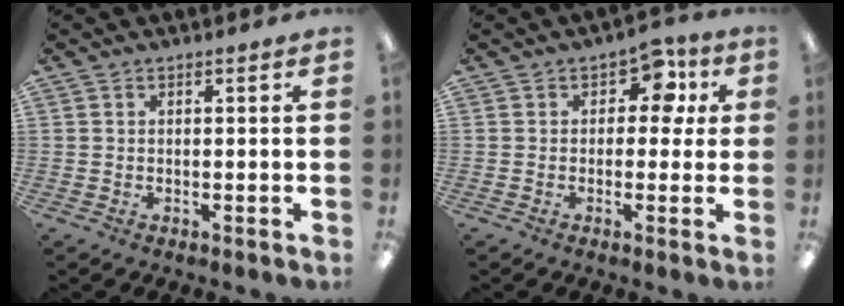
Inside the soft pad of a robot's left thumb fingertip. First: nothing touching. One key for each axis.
{"total": 7.5, "fx": 2.5, "fy": 4.9, "fz": 5.1, "tx": -0.058, "ty": -0.002, "tz": 0.036}